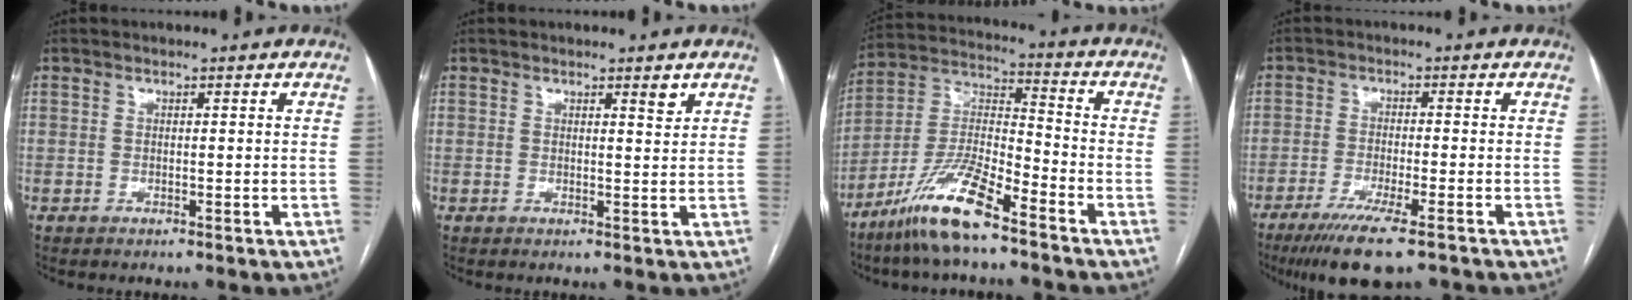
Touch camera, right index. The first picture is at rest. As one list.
[{"total": 1.5, "force": [1.1, 0.2, 1.1], "torque": [-0.017, -0.006, 0.016]}, {"total": 12.4, "force": [-8.8, 1.6, 8.6], "torque": [-0.181, -0.007, -0.170]}, {"total": 9.9, "force": [-7.1, 0.8, 6.9], "torque": [-0.110, -0.023, -0.110]}]